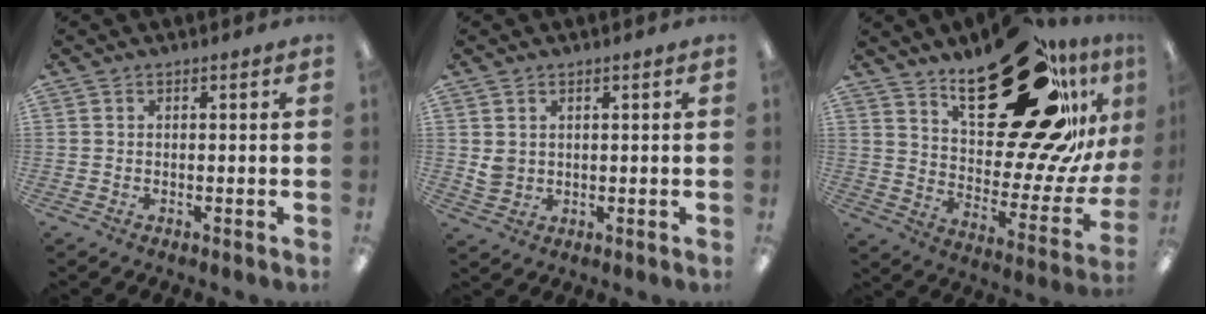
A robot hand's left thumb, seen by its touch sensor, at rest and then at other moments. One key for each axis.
{"total": 3.5, "fx": 1.5, "fy": 2.9, "fz": 1.1, "tx": -0.017, "ty": 0.001, "tz": 0.029}
{"total": 32.6, "fx": 18.8, "fy": 13.6, "fz": 23.0, "tx": -0.291, "ty": -0.119, "tz": 0.320}